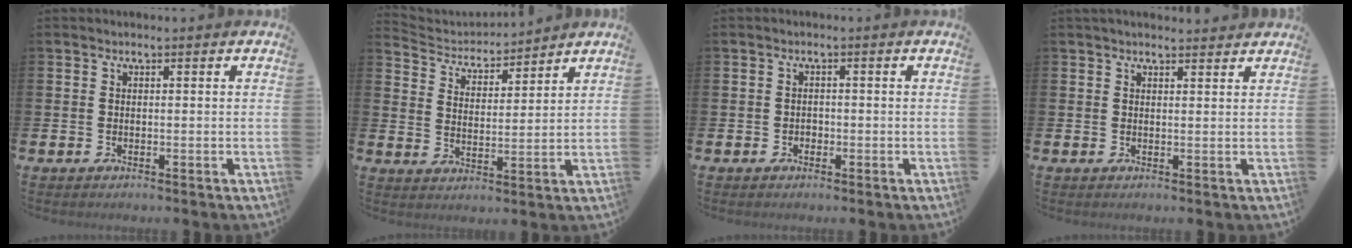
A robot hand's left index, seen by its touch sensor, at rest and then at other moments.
{"total": 4.4, "force": [4.2, 1.2, 0.1], "torque": [-0.025, -0.033, 0.070]}
{"total": 1.1, "force": [-0.5, 1.0, 0.2], "torque": [0.002, 0.001, -0.013]}
{"total": 1.8, "force": [1.8, 0.2, 0.3], "torque": [0.005, -0.009, 0.029]}